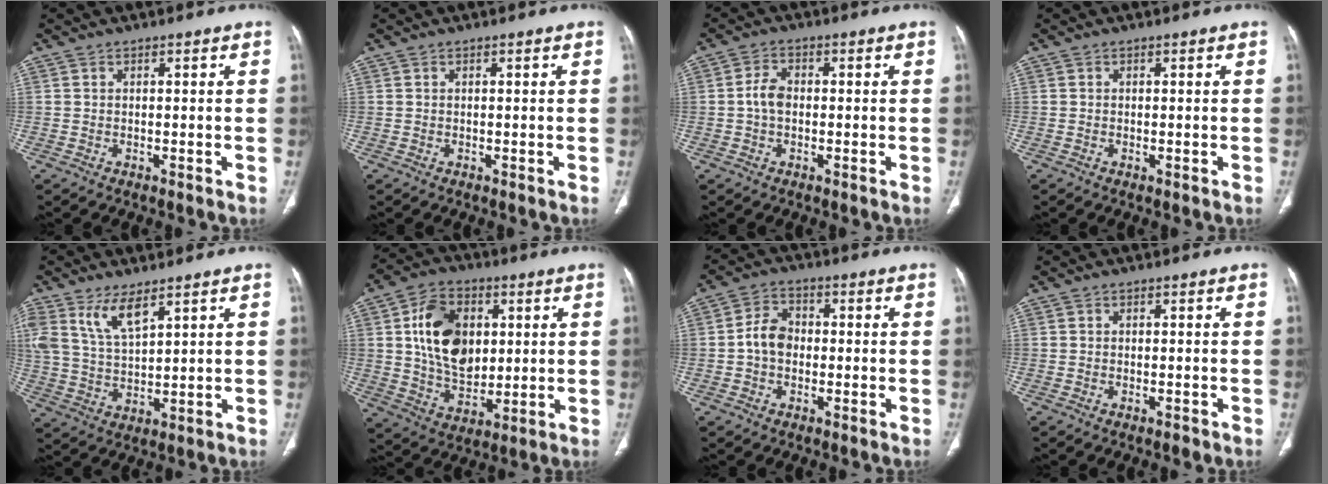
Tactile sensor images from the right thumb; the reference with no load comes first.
{"total": 0.0}
{"total": 3.6, "force": [-0.3, 2.5, 2.7], "torque": [-0.048, 0.009, -0.012]}
{"total": 0.0}
{"total": 7.9, "force": [5.0, 2.9, 5.4], "torque": [-0.105, -0.022, 0.109]}
{"total": 15.2, "force": [3.2, 10.5, 10.5], "torque": [-0.146, -0.011, 0.059]}
{"total": 5.6, "force": [-0.6, 4.3, 3.5], "torque": [-0.049, 0.018, -0.021]}
{"total": 0.9, "force": [-0.6, 0.3, 0.6], "torque": [-0.011, 0.000, -0.006]}